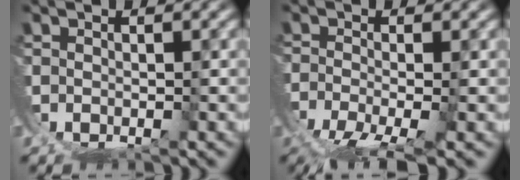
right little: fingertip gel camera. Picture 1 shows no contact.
{"total": 6.1, "force": [-5.0, 1.0, 3.4], "torque": [-0.055, -0.028, -0.072]}